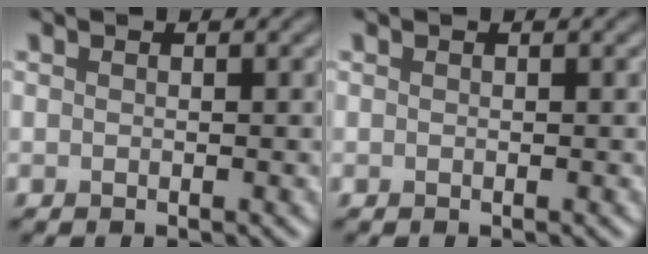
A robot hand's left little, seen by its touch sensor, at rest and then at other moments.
{"total": 0.0}